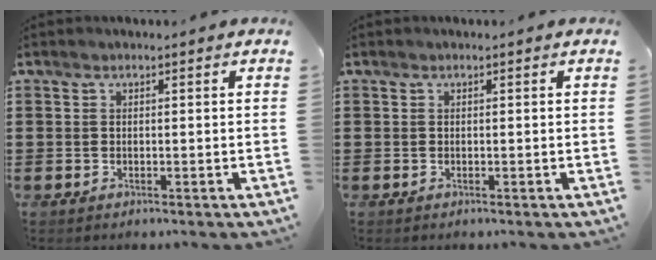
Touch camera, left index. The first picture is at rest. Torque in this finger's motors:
{"motor_torque": [0.00, 0.00, 0.00, 0.00]}